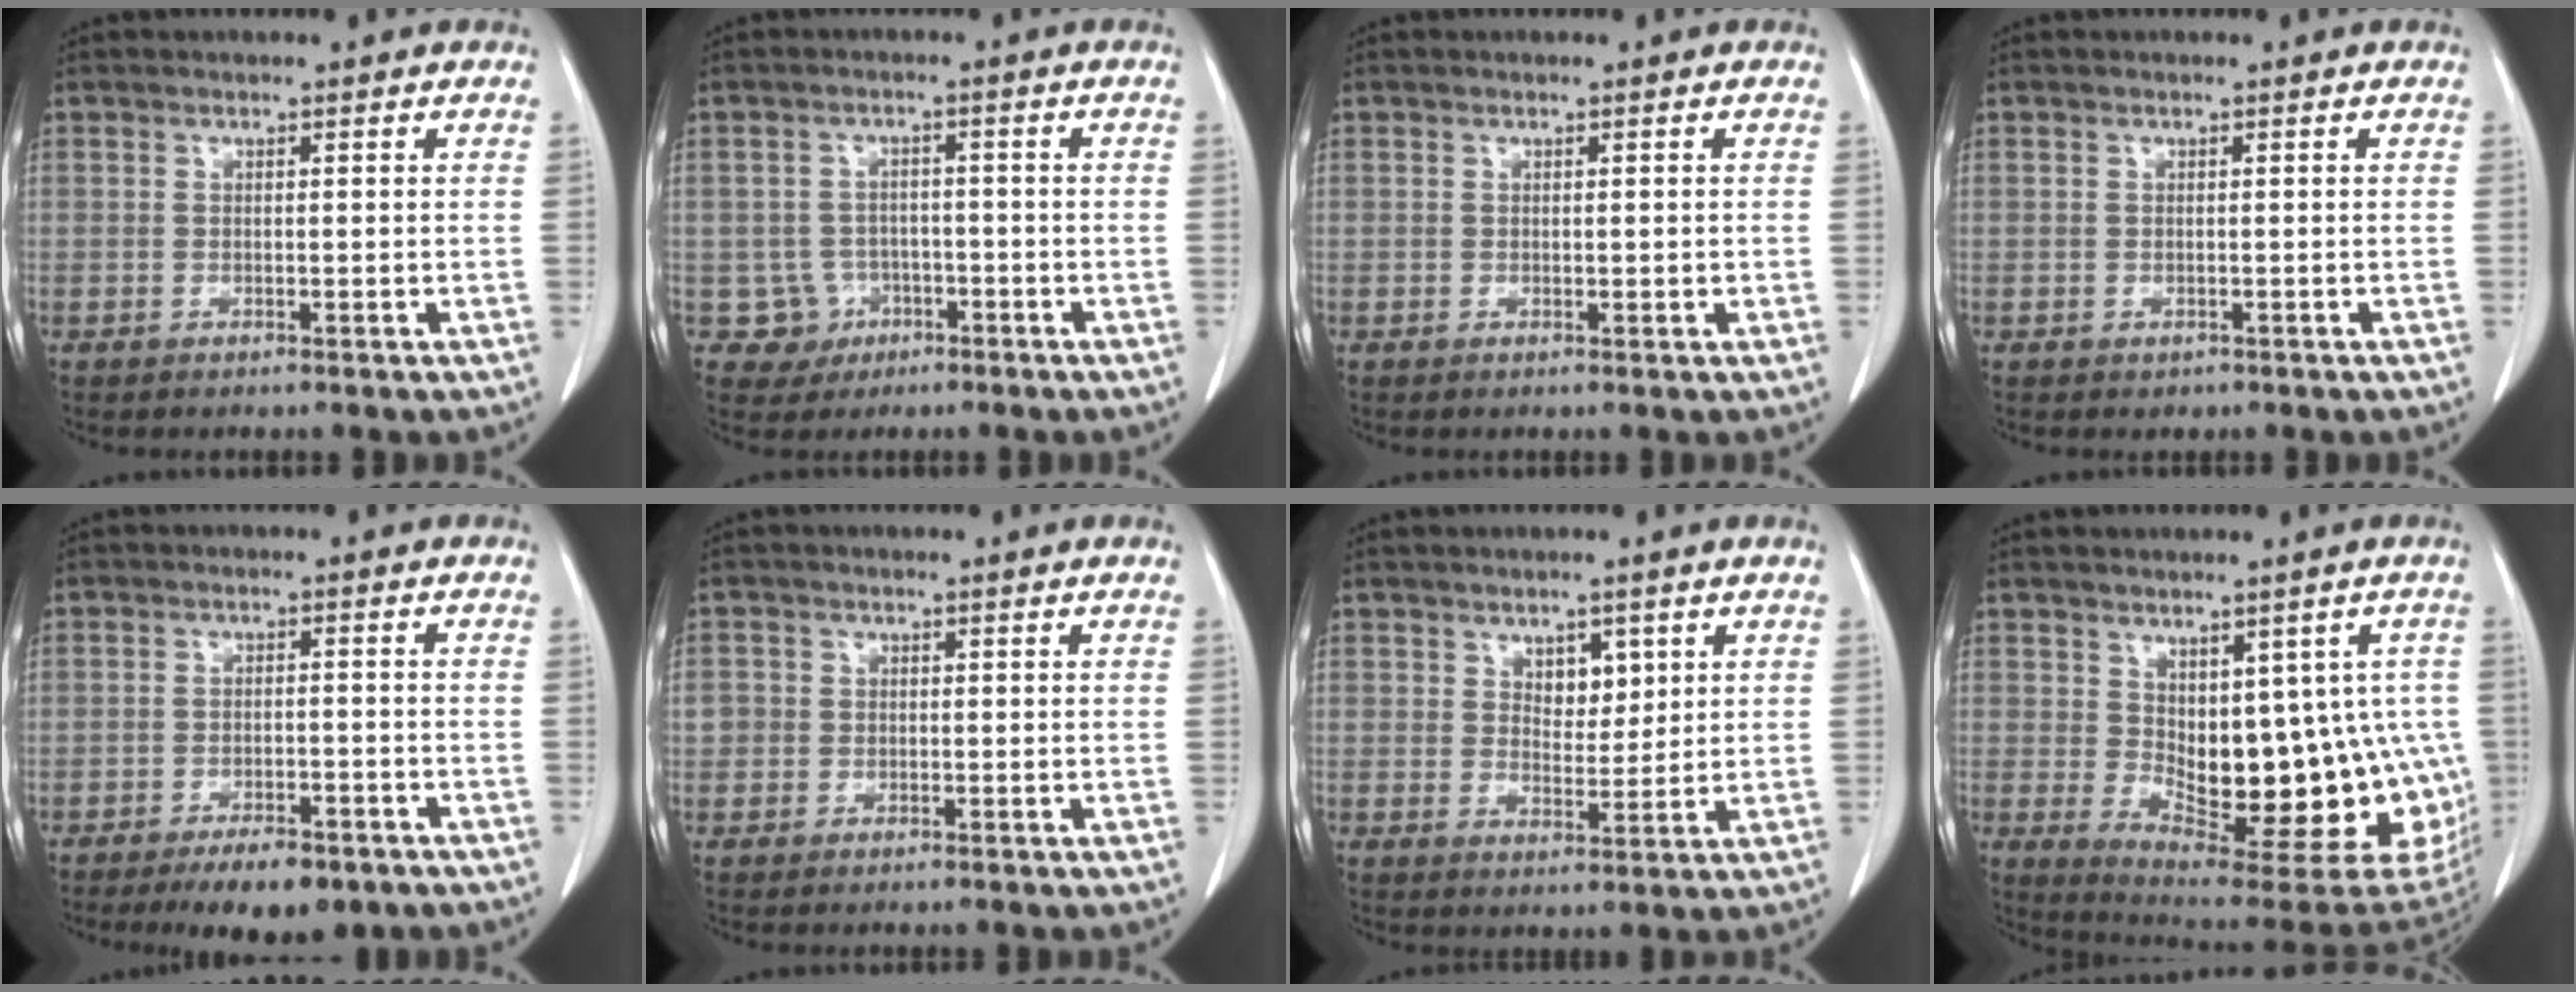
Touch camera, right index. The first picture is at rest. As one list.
[{"total": 4.4, "force": [-1.6, 4.1, -0.1], "torque": [0.009, 0.015, -0.019]}, {"total": 0.6, "force": [0.0, 0.3, 0.5], "torque": [-0.008, -0.001, 0.004]}, {"total": 0.7, "force": [-0.3, 0.6, 0.1], "torque": [-0.006, 0.003, 0.000]}, {"total": 7.2, "force": [-5.2, 2.6, 4.2], "torque": [-0.063, -0.004, -0.078]}, {"total": 2.1, "force": [-0.1, 2.1, 0.3], "torque": [0.009, 0.007, -0.004]}, {"total": 3.8, "force": [1.8, 2.3, 2.4], "torque": [-0.034, -0.002, 0.034]}, {"total": 19.1, "force": [-1.7, 8.9, 16.8], "torque": [-0.164, -0.002, 0.008]}]